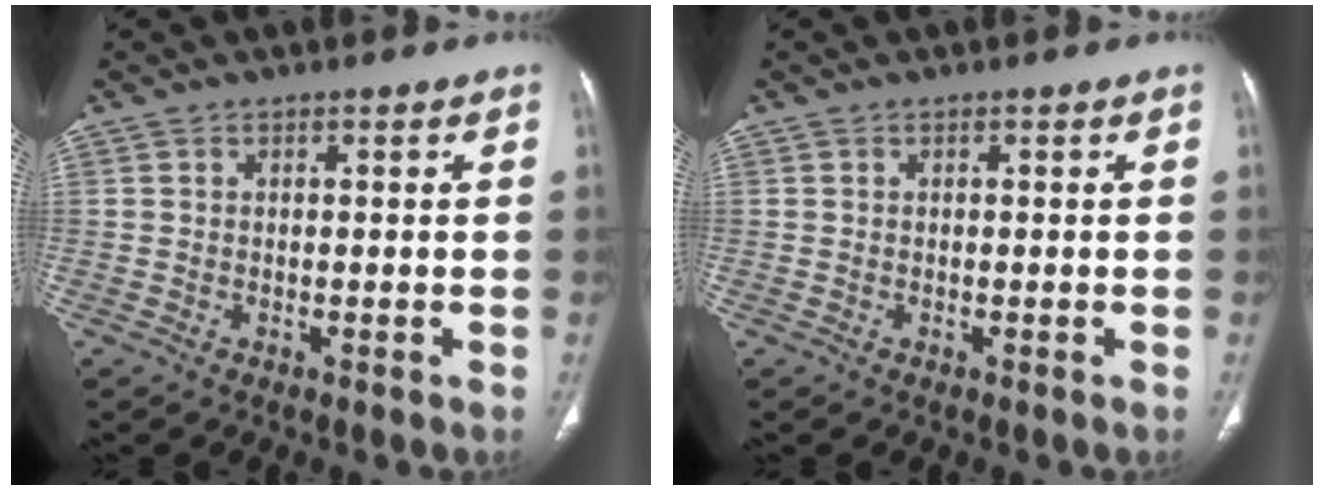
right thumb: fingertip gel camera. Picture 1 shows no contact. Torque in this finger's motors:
{"motor_torque": [-0.25, 0.25, -0.03, 0.03, 0.00]}